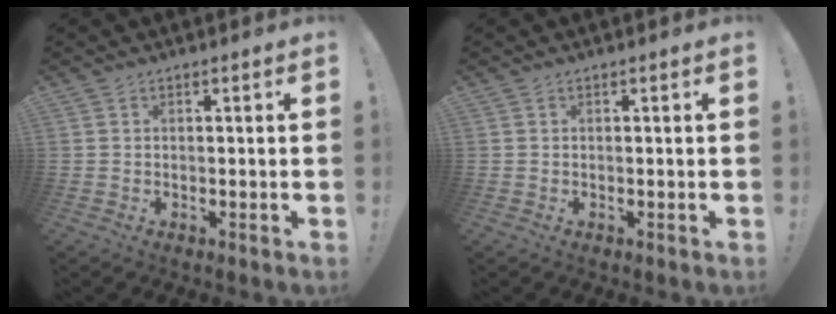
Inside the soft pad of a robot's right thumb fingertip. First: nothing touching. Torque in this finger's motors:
{"motor_torque": [-0.01, 0.01, 0.00, 0.00, 0.00]}